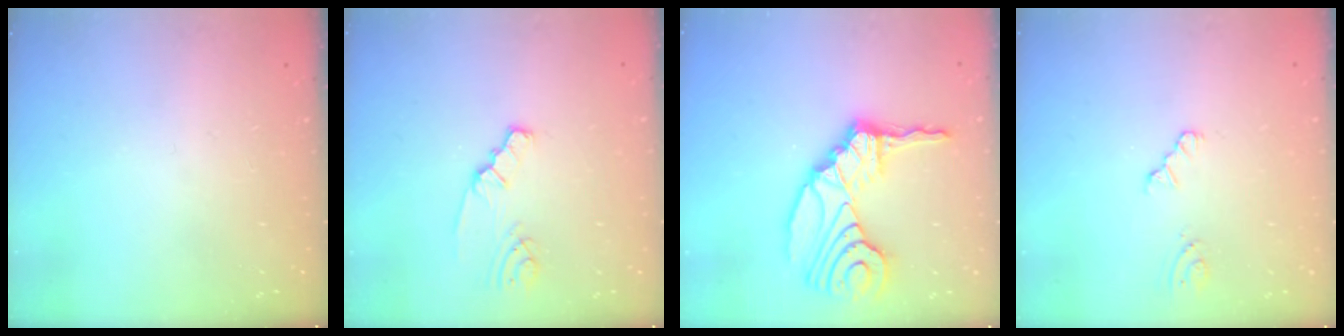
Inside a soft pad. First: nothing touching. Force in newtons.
{"total": 2.0, "press": 2.0, "slide": 0.2}
{"total": 15.7, "press": 14.8, "slide": 5.2}
{"total": 1.6, "press": 1.6, "slide": 0.3}